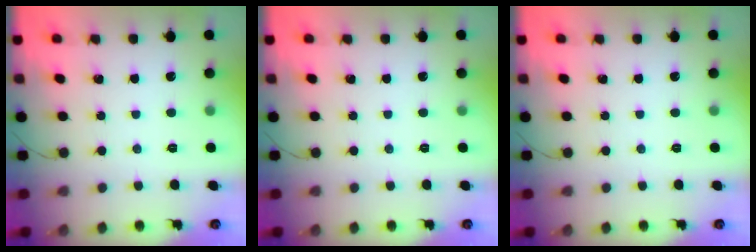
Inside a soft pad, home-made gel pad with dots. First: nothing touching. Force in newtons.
{"total": 0.0}
{"total": 0.0}